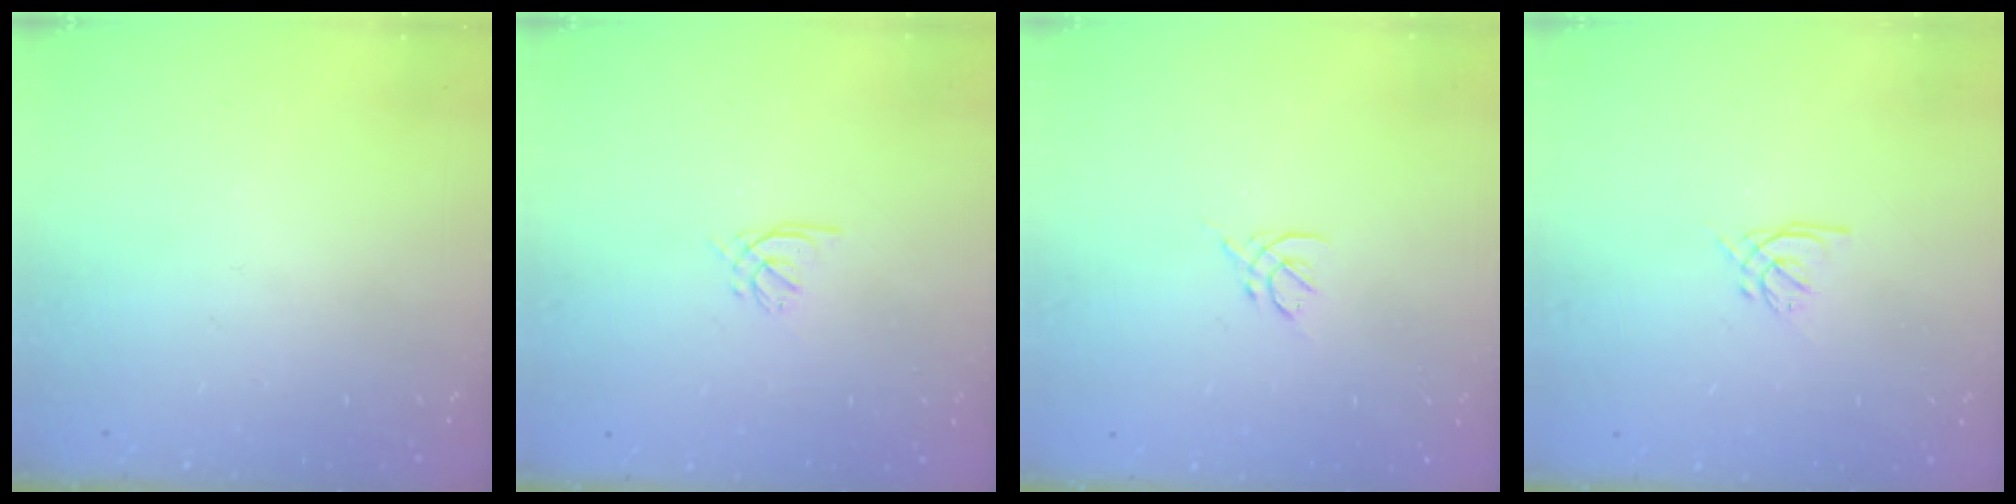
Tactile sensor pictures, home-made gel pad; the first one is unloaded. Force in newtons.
{"total": 1.2, "press": 1.0, "slide": 0.5}
{"total": 2.6, "press": 2.5, "slide": 0.7}
{"total": 1.6, "press": 1.5, "slide": 0.6}